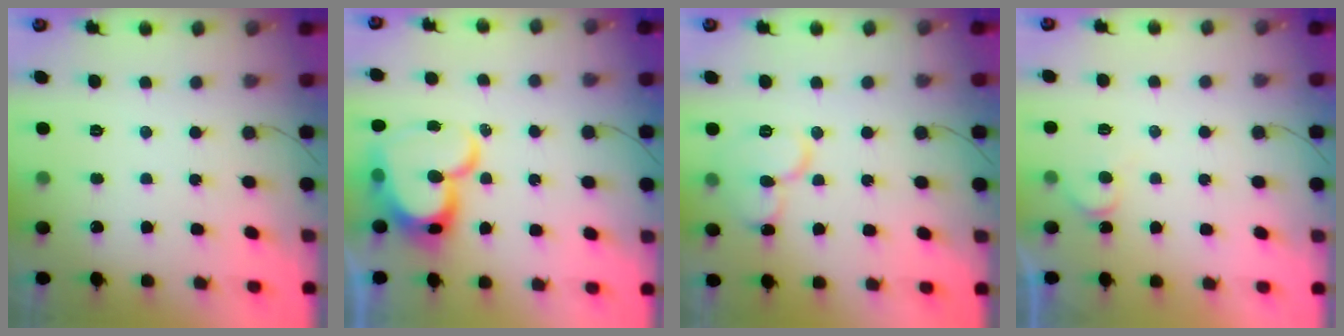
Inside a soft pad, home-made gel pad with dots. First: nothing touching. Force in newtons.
{"total": 19.0, "press": 19.0, "slide": 1.3}
{"total": 9.8, "press": 9.7, "slide": 1.1}
{"total": 3.8, "press": 3.8, "slide": 0.3}